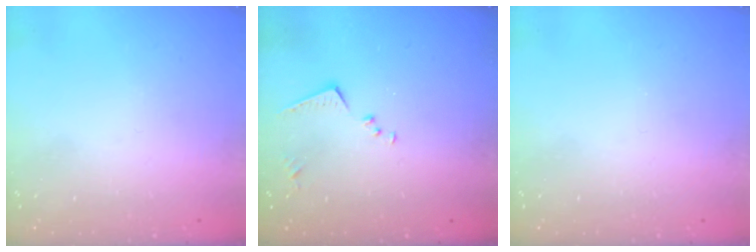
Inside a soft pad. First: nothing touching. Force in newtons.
{"total": 8.7, "press": 8.7, "slide": 0.5}
{"total": 0.0}